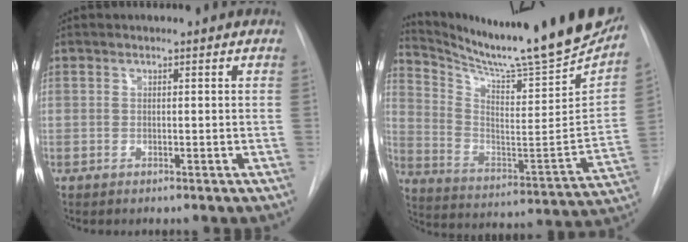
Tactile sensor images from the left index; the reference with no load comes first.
{"total": 25.2, "force": [22.6, 1.3, 11.0], "torque": [-0.187, -0.104, 0.321]}